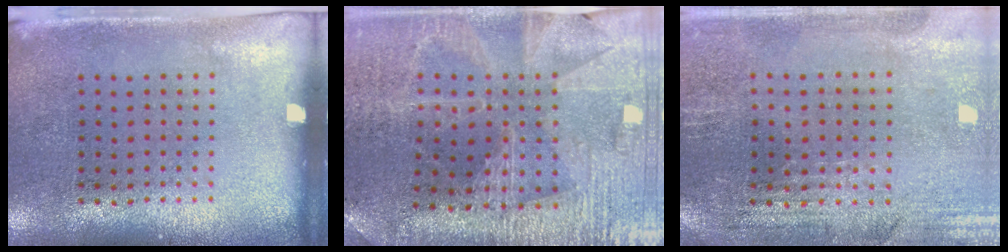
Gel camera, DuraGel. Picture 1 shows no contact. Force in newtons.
{"total": 2.3, "press": 2.3, "slide": 0.5}
{"total": 0.8, "press": 0.7, "slide": 0.5}